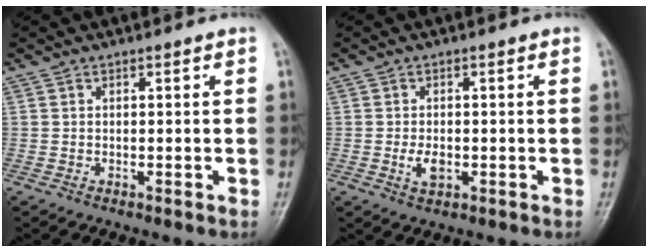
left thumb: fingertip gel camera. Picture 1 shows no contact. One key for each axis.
{"total": 4.1, "fx": -1.0, "fy": 2.4, "fz": 3.1, "tx": -0.056, "ty": 0.002, "tz": -0.017}